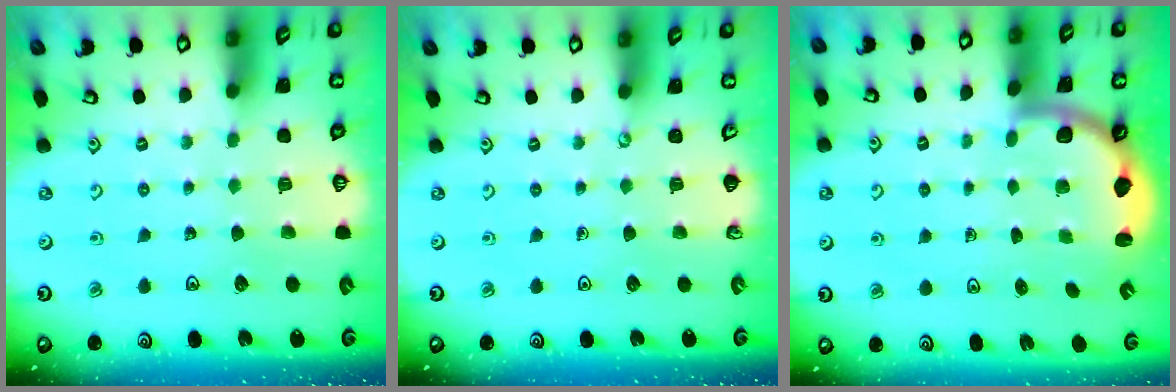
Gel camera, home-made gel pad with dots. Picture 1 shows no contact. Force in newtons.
{"total": 0.0}
{"total": 2.4, "press": 2.3, "slide": 0.6}